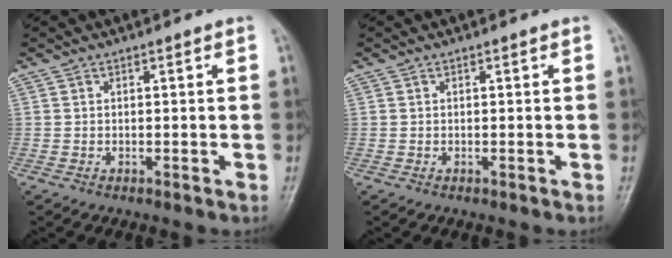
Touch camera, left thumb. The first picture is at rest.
{"total": 0.0}